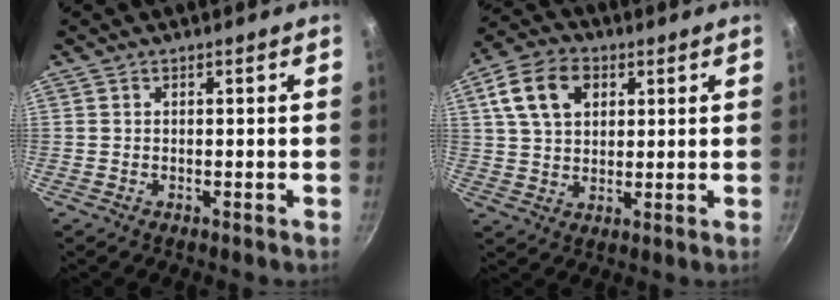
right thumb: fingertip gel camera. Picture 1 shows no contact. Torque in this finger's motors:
{"motor_torque": [-1.06, 1.37, 0.31, -0.21, 0.25]}